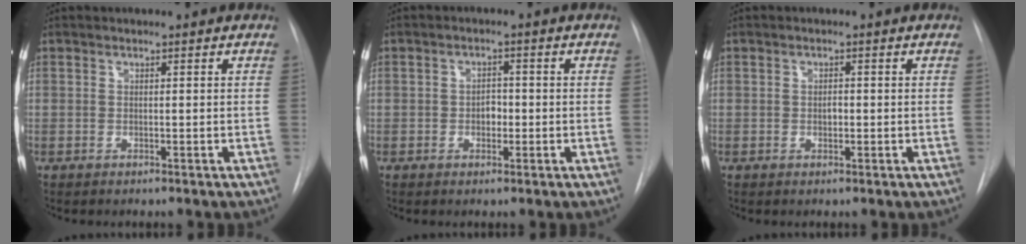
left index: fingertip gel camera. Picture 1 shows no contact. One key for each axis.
{"total": 2.5, "fx": -1.3, "fy": 1.5, "fz": 1.5, "tx": -0.018, "ty": 0.000, "tz": -0.019}
{"total": 1.4, "fx": -1.0, "fy": 0.7, "fz": 0.8, "tx": -0.013, "ty": -0.005, "tz": -0.014}